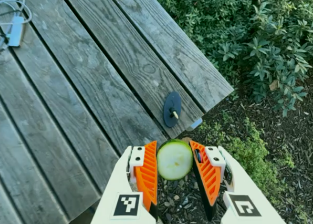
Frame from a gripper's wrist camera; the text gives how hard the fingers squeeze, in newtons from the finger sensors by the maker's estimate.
{"total": 10.8, "left": 11.0, "right": 10.6}